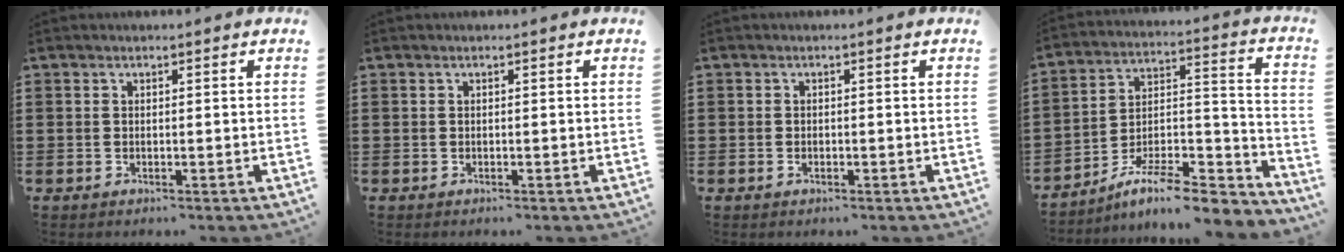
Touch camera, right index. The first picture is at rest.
{"total": 0.0}
{"total": 0.5, "force": [-0.2, 0.2, 0.5], "torque": [-0.012, -0.005, -0.003]}
{"total": 9.3, "force": [-7.6, 1.9, 5.0], "torque": [-0.074, 0.016, -0.144]}